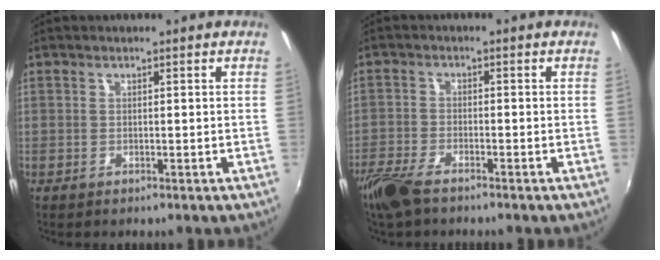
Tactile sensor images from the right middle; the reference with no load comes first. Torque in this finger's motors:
{"motor_torque": [0.16, -0.14, 0.05, 0.03]}